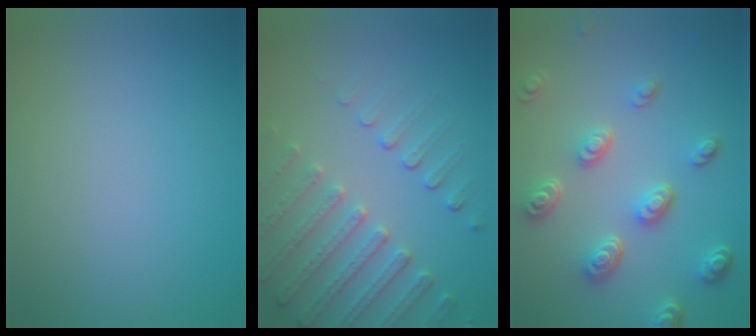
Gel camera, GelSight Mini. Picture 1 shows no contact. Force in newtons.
{"total": 4.7, "press": 3.6, "slide": 3.0}
{"total": 4.9, "press": 3.7, "slide": 3.2}